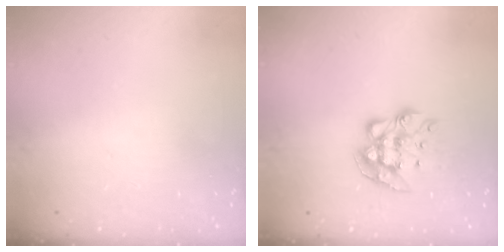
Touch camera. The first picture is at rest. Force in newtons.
{"total": 10.1, "press": 10.1, "slide": 0.5}